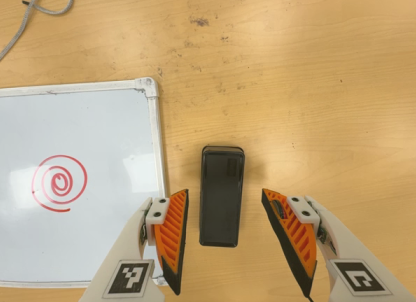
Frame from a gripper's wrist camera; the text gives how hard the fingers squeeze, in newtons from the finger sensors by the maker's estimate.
{"total": 0.0}